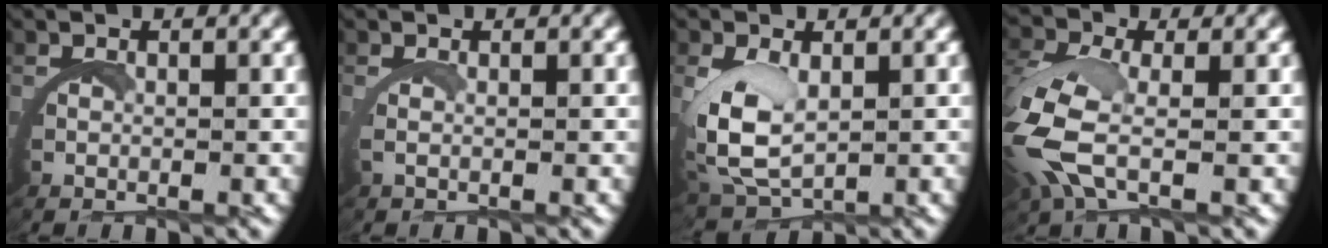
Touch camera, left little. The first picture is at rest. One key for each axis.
{"total": 1.1, "fx": 0.2, "fy": -0.2, "fz": 1.1, "tx": -0.022, "ty": 0.002, "tz": 0.004}
{"total": 5.4, "fx": 0.6, "fy": 3.6, "fz": 3.9, "tx": -0.115, "ty": -0.023, "tz": 0.030}
{"total": 4.8, "fx": -0.1, "fy": 2.2, "fz": 4.3, "tx": -0.125, "ty": -0.015, "tz": 0.006}